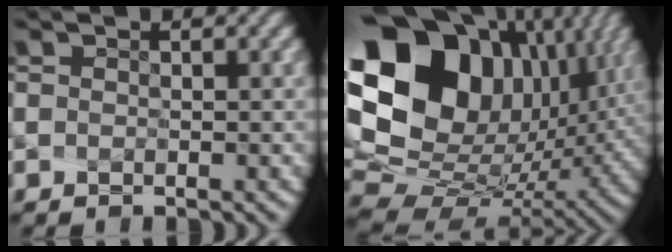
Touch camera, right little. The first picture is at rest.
{"total": 20.7, "force": [6.9, 14.8, 12.8], "torque": [-0.278, 0.007, 0.154]}